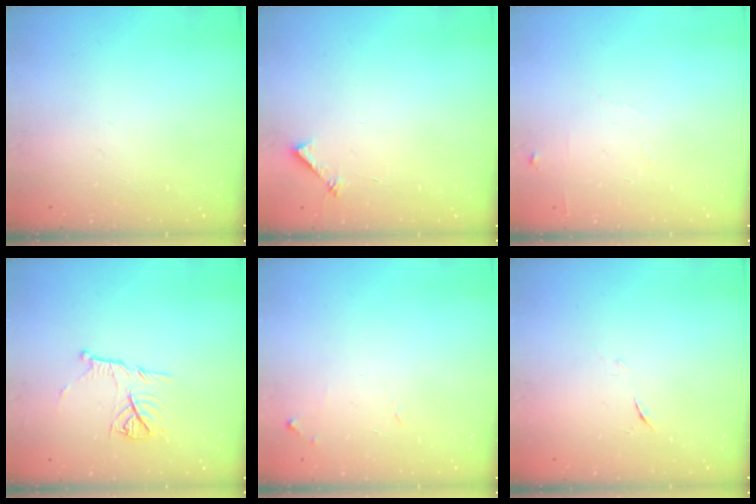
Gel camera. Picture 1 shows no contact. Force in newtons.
{"total": 5.6, "press": 5.5, "slide": 0.6}
{"total": 4.6, "press": 4.6, "slide": 0.6}
{"total": 10.3, "press": 10.3, "slide": 0.1}
{"total": 5.4, "press": 5.4, "slide": 0.4}
{"total": 4.3, "press": 4.1, "slide": 1.2}